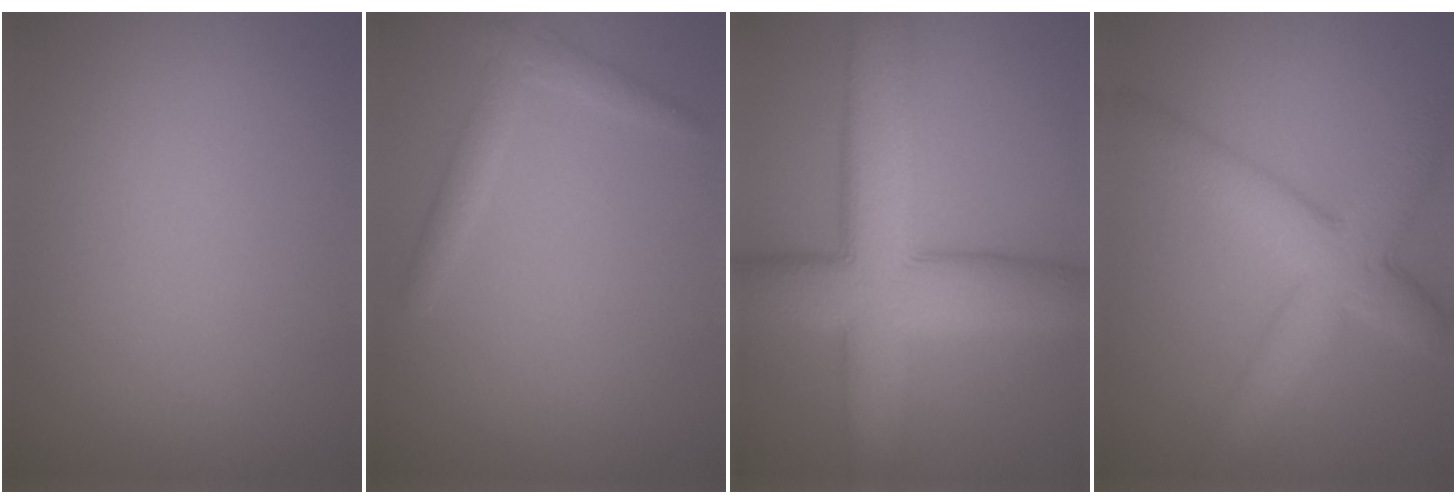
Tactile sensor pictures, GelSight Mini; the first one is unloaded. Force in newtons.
{"total": 1.9, "press": 1.9, "slide": 0.1}
{"total": 10.4, "press": 10.4, "slide": 0.5}
{"total": 6.2, "press": 6.2, "slide": 0.2}